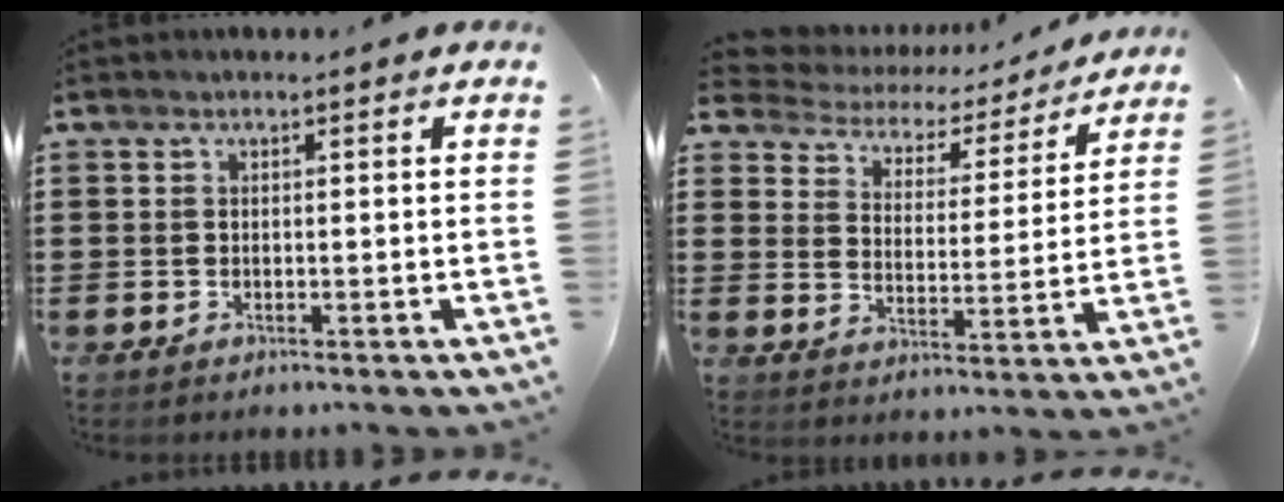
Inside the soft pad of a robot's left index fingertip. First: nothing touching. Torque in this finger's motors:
{"motor_torque": [1.11, -1.03, 0.03, -0.07]}